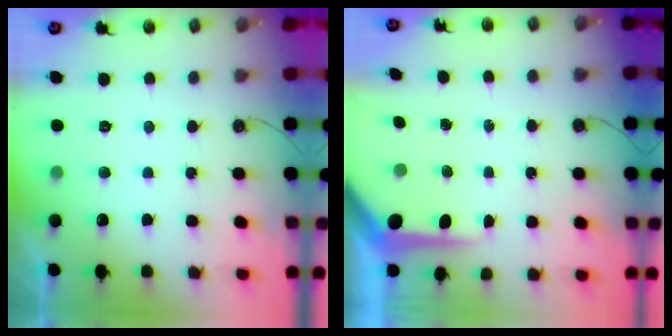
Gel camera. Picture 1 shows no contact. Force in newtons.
{"total": 7.8, "press": 7.7, "slide": 0.8}